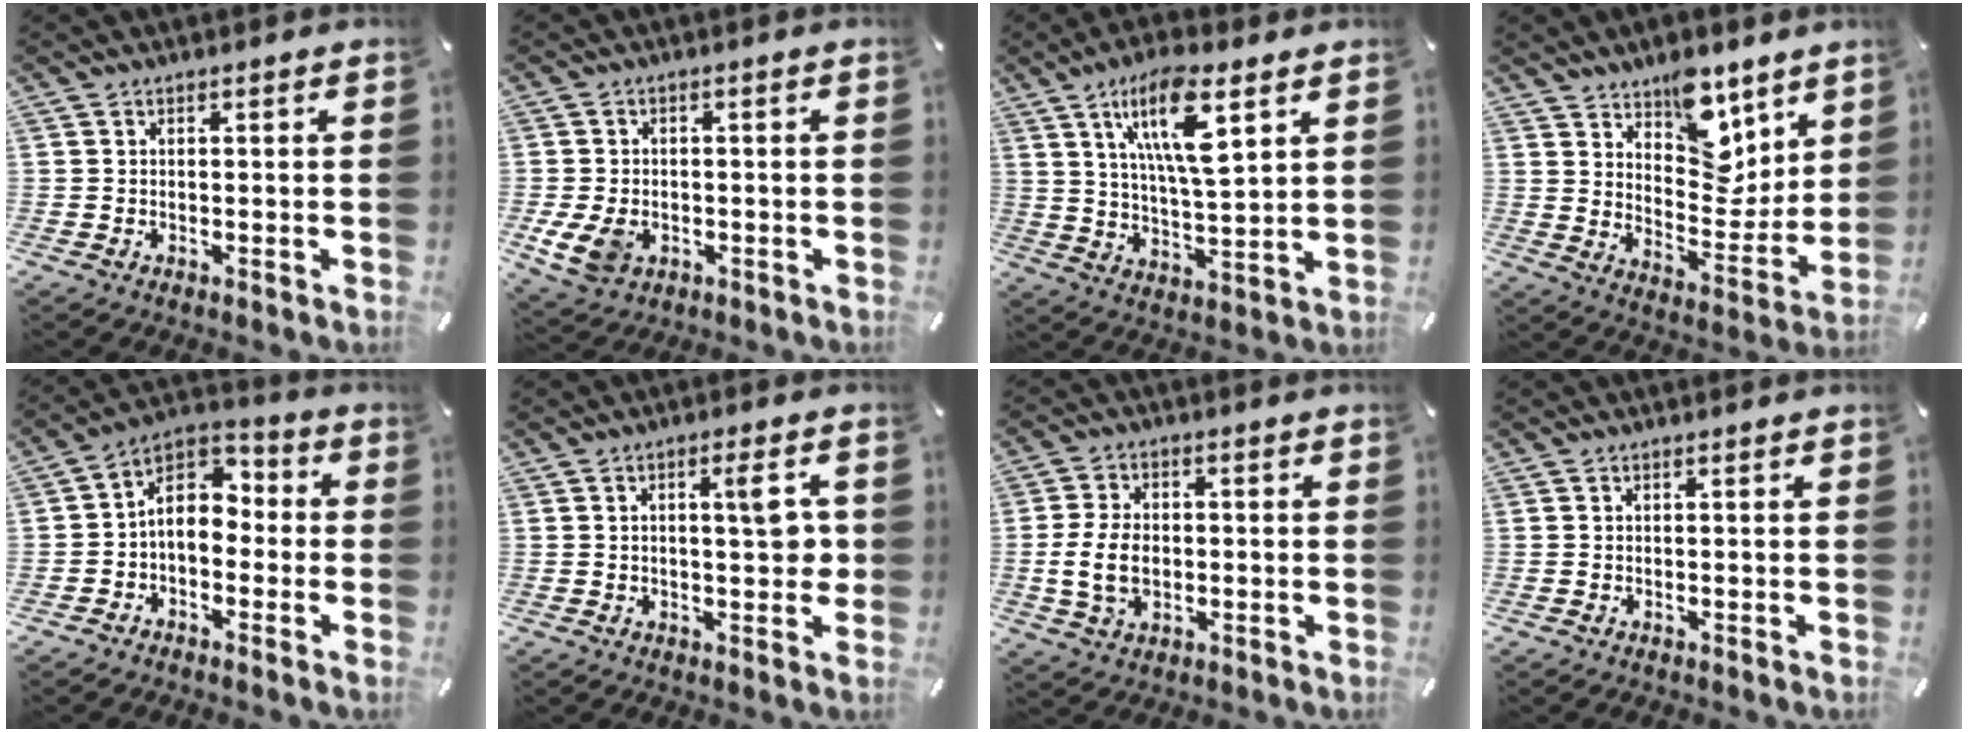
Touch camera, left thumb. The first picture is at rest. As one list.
[{"total": 6.4, "force": [-1.7, 4.8, 3.9], "torque": [-0.094, 0.004, -0.032]}, {"total": 14.5, "force": [7.3, 4.1, 11.9], "torque": [-0.224, -0.012, 0.120]}, {"total": 13.0, "force": [9.7, 7.0, 5.0], "torque": [-0.050, -0.085, 0.177]}, {"total": 8.1, "force": [-0.8, 6.2, 5.2], "torque": [-0.099, 0.008, -0.018]}, {"total": 6.7, "force": [1.0, 2.2, 6.2], "torque": [-0.076, -0.009, 0.006]}, {"total": 9.2, "force": [-1.2, 6.7, 6.3], "torque": [-0.132, 0.007, -0.021]}, {"total": 0.0}]